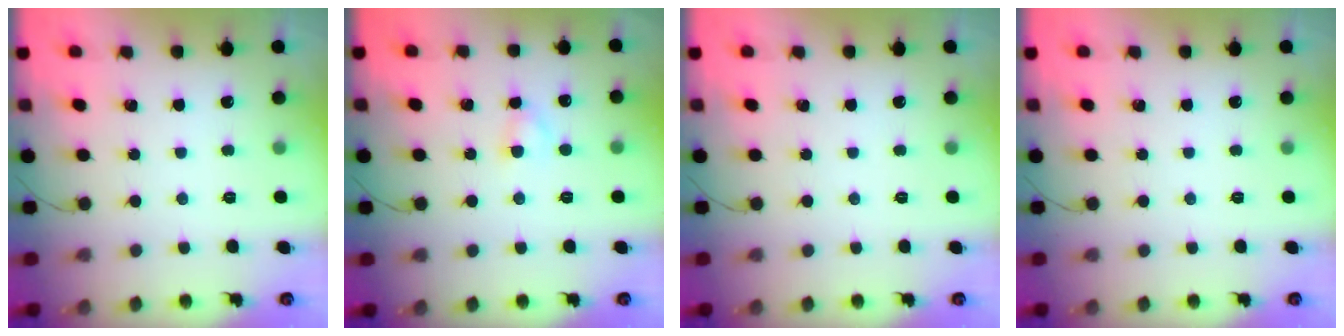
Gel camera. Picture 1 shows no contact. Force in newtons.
{"total": 2.6, "press": 2.3, "slide": 1.2}
{"total": 0.0}
{"total": 0.0}